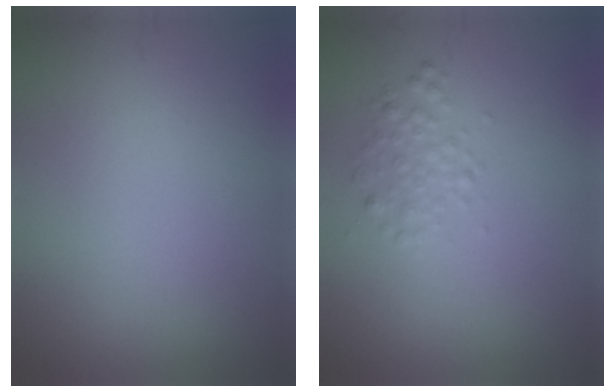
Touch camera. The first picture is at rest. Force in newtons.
{"total": 1.7, "press": 1.7, "slide": 0.0}